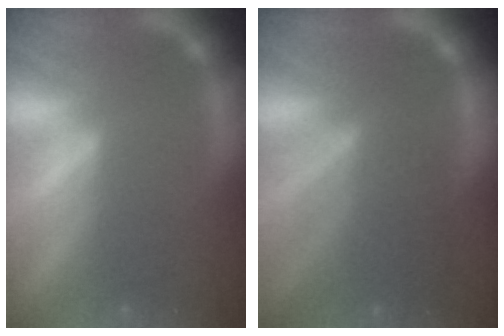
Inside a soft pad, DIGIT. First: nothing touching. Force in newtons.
{"total": 7.0}